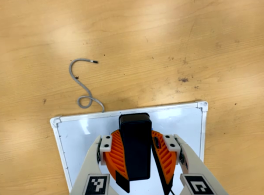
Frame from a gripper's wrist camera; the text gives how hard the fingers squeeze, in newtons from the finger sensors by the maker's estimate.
{"total": 10.1, "left": 10.3, "right": 9.9}